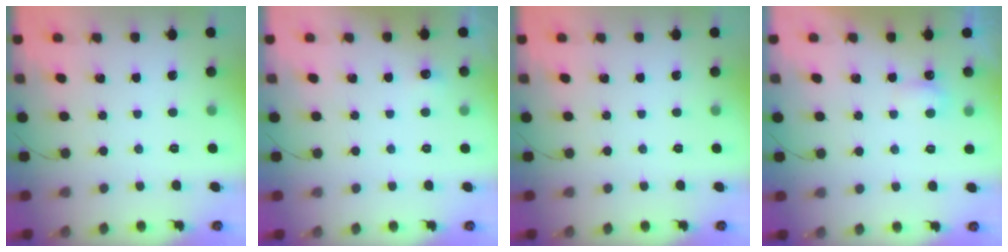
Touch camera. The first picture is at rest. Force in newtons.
{"total": 3.8, "press": 3.6, "slide": 1.2}
{"total": 0.0}
{"total": 3.3, "press": 3.2, "slide": 0.8}